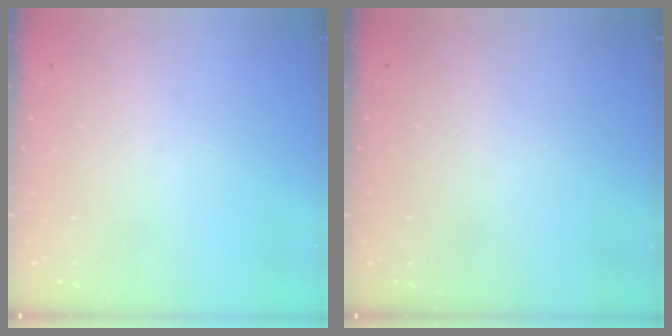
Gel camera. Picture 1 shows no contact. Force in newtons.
{"total": 0.0}